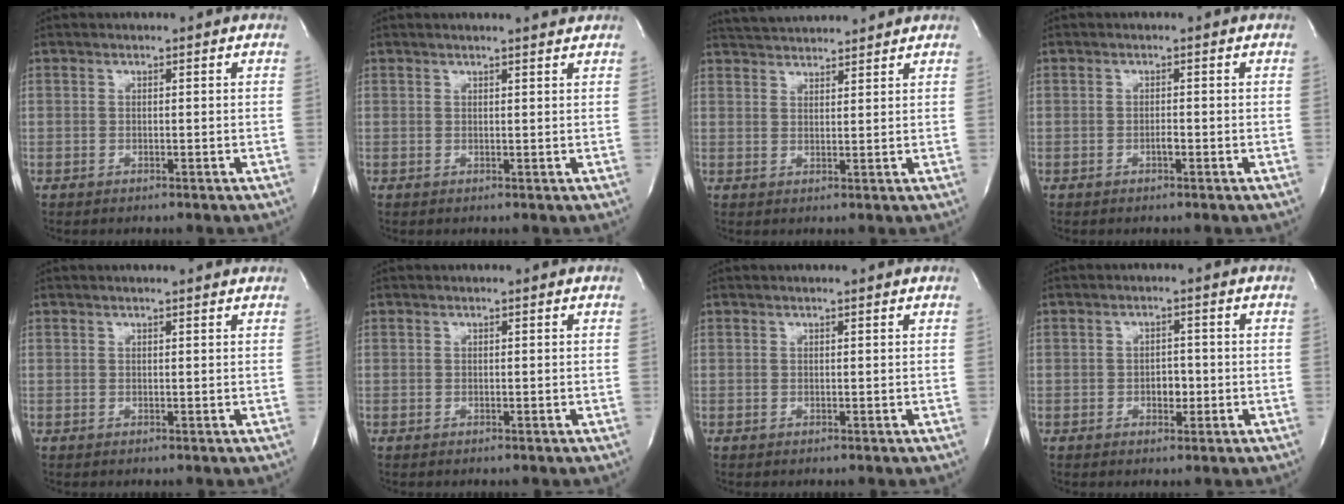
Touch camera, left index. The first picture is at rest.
{"total": 3.5, "force": [3.3, -0.1, 1.1], "torque": [-0.021, 0.004, 0.033]}
{"total": 8.3, "force": [7.9, 0.7, 2.2], "torque": [-0.045, 0.030, 0.124]}
{"total": 0.8, "force": [-0.4, 0.2, 0.7], "torque": [-0.014, 0.002, -0.008]}
{"total": 3.0, "force": [2.9, 0.1, 1.0], "torque": [-0.018, 0.010, 0.028]}
{"total": 0.0}
{"total": 1.1, "force": [1.0, -0.2, 0.4], "torque": [-0.011, 0.005, 0.015]}
{"total": 2.5, "force": [-0.6, 1.5, 1.9], "torque": [-0.025, 0.005, -0.007]}